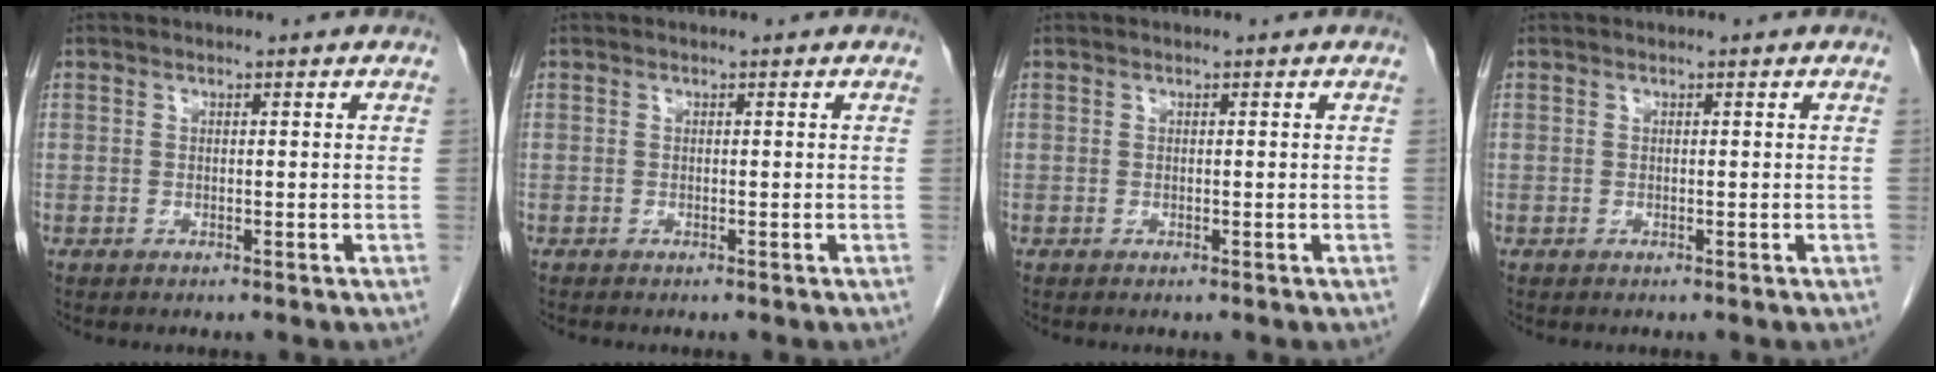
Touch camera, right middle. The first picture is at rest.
{"total": 0.0}
{"total": 0.0}
{"total": 0.0}